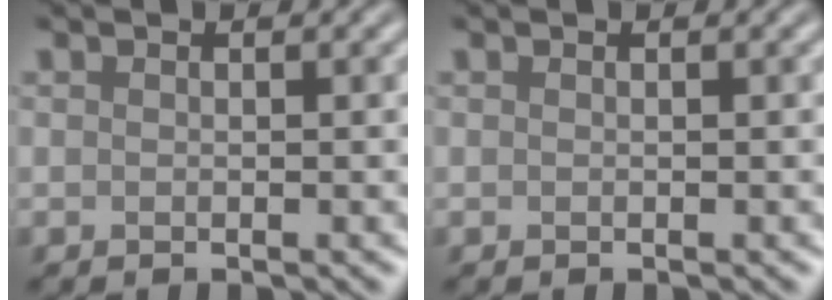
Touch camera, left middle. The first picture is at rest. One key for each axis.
{"total": 0.0}